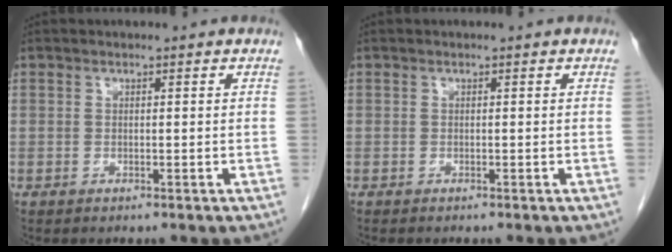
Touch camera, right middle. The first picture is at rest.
{"total": 0.5, "force": [-0.5, 0.1, 0.1], "torque": [-0.005, -0.001, -0.008]}